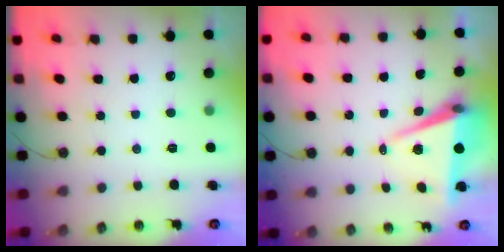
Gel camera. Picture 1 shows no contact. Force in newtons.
{"total": 7.2, "press": 5.7, "slide": 4.3}